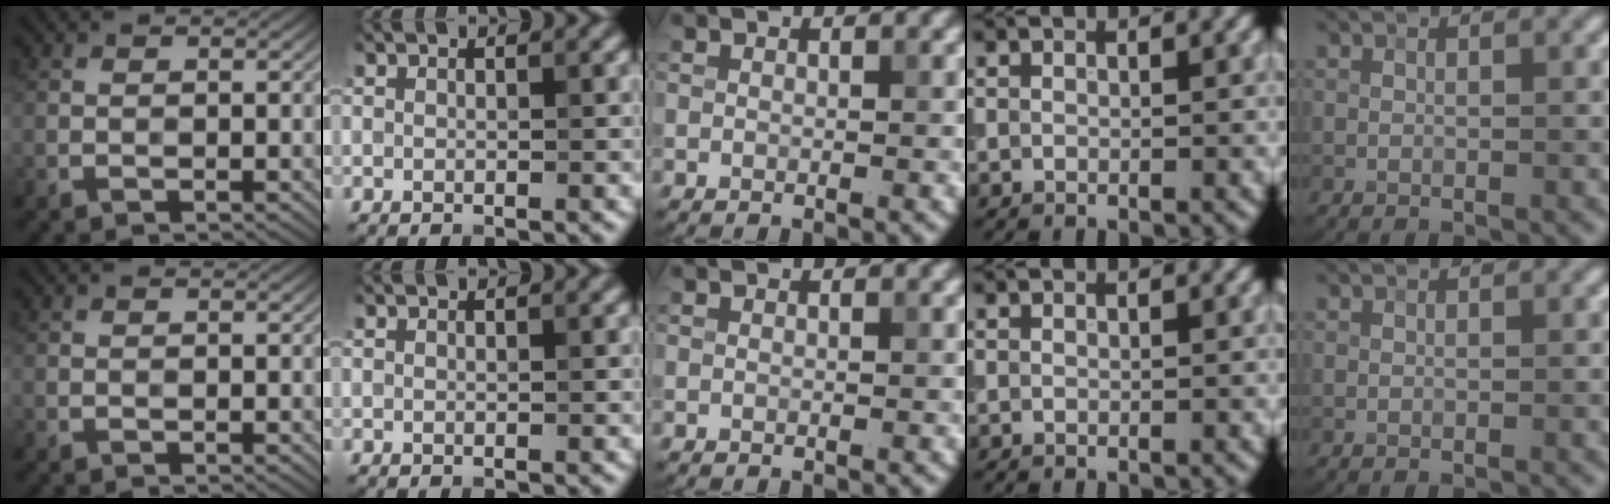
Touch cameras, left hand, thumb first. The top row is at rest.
{}